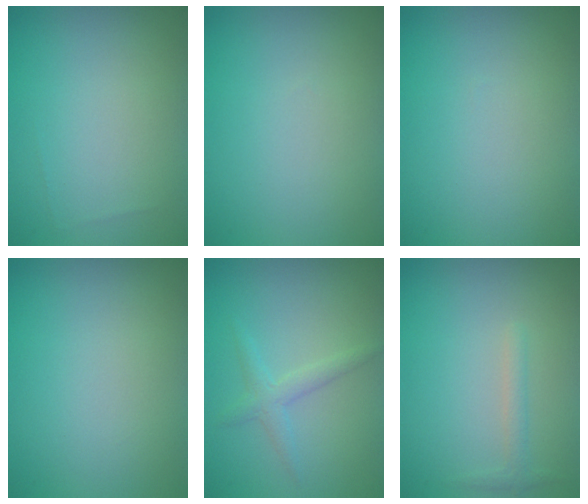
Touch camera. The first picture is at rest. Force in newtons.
{"total": 0.0}
{"total": 0.0}
{"total": 0.0}
{"total": 1.7, "press": 1.7, "slide": 0.1}
{"total": 1.2, "press": 1.2, "slide": 0.0}